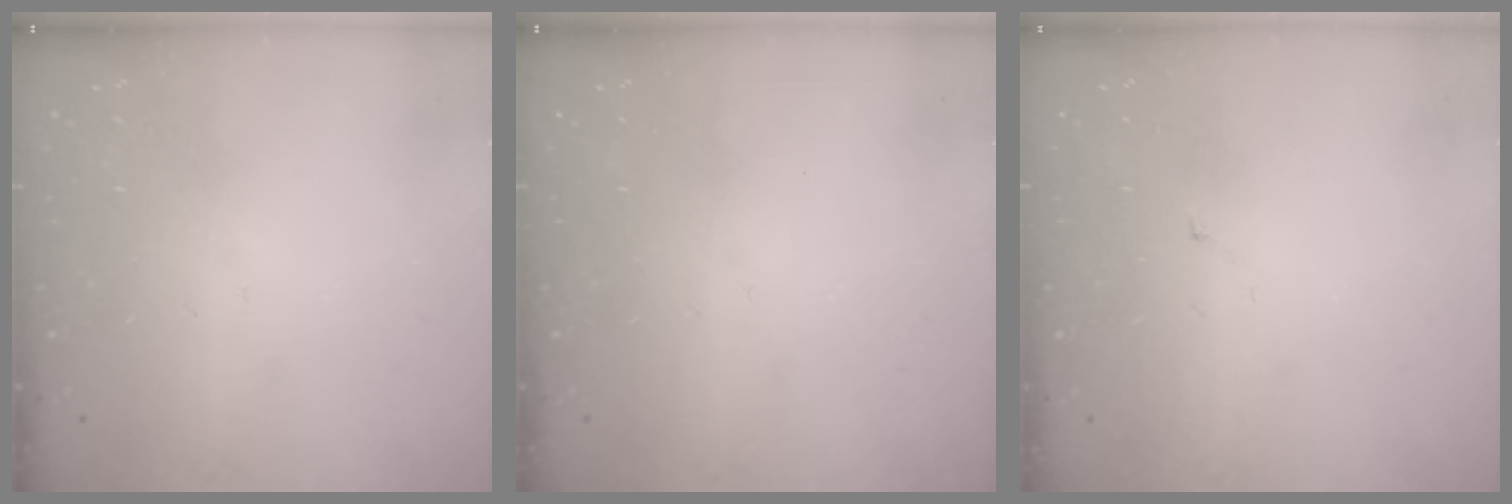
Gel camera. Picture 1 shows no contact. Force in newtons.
{"total": 0.0}
{"total": 1.4, "press": 1.3, "slide": 0.1}